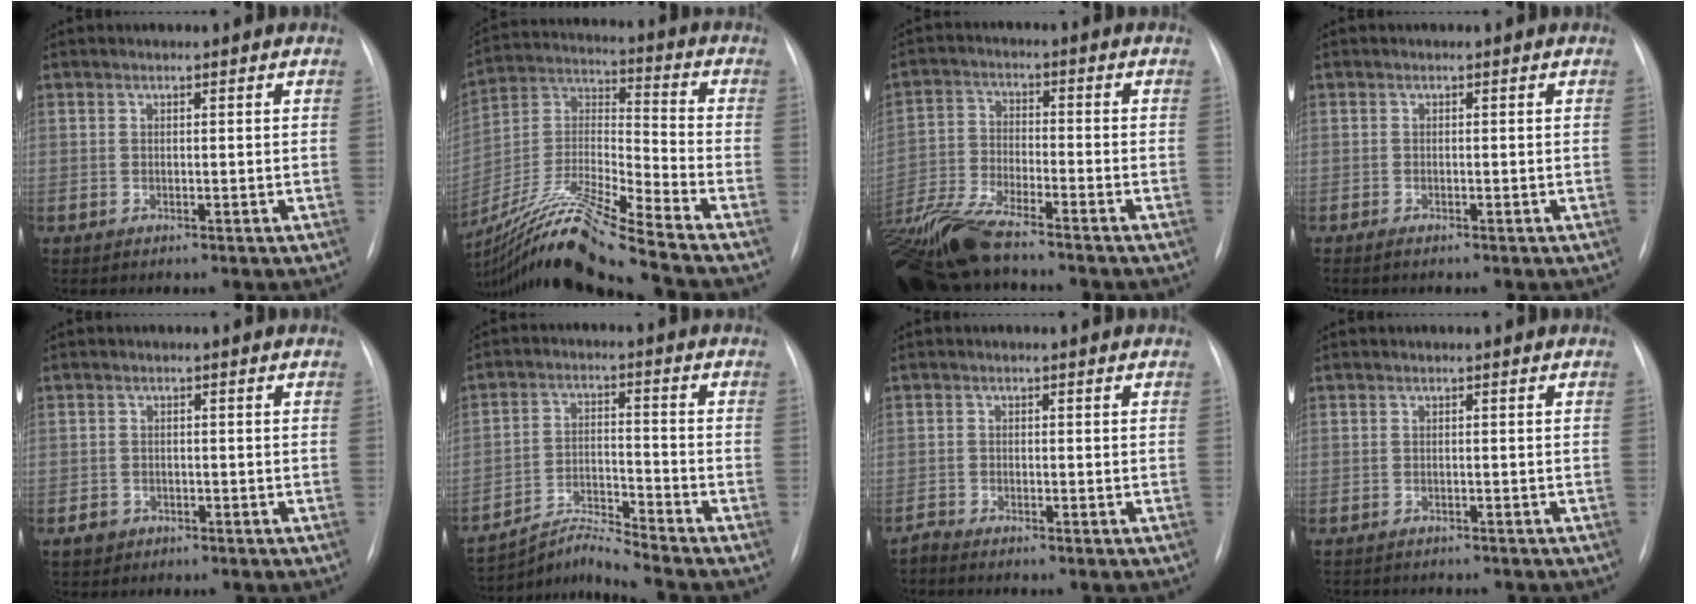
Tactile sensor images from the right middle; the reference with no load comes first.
{"total": 20.4, "force": [-17.2, -1.5, 10.9], "torque": [-0.249, -0.016, -0.323]}
{"total": 13.7, "force": [-11.6, 1.6, 7.2], "torque": [-0.150, -0.027, -0.217]}
{"total": 0.8, "force": [-0.6, 0.1, 0.5], "torque": [-0.012, -0.002, -0.011]}
{"total": 1.9, "force": [-1.1, 1.5, 0.2], "torque": [-0.006, 0.005, -0.017]}
{"total": 7.0, "force": [-6.7, -2.2, 0.0], "torque": [-0.019, 0.004, -0.123]}
{"total": 1.3, "force": [-1.3, -0.2, 0.0], "torque": [-0.002, -0.005, -0.025]}
{"total": 5.4, "force": [-4.8, 1.7, 1.6], "torque": [-0.018, -0.001, -0.059]}